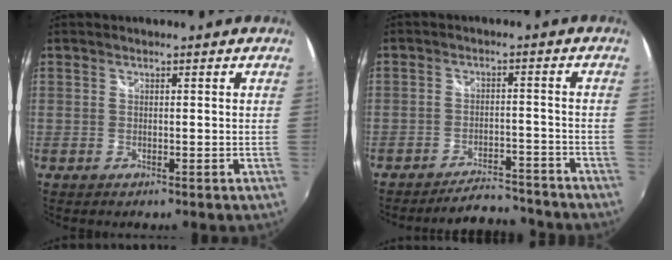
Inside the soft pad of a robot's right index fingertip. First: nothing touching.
{"total": 9.1, "force": [-8.6, 2.3, 1.8], "torque": [-0.050, 0.016, -0.113]}